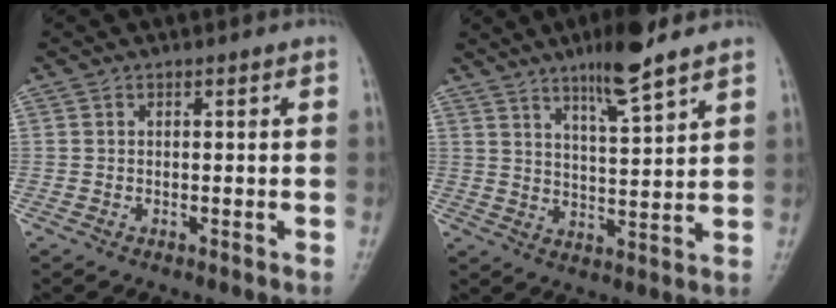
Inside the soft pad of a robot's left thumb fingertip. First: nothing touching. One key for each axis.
{"total": 9.3, "fx": 6.6, "fy": 1.2, "fz": 6.4, "tx": -0.103, "ty": -0.041, "tz": 0.112}